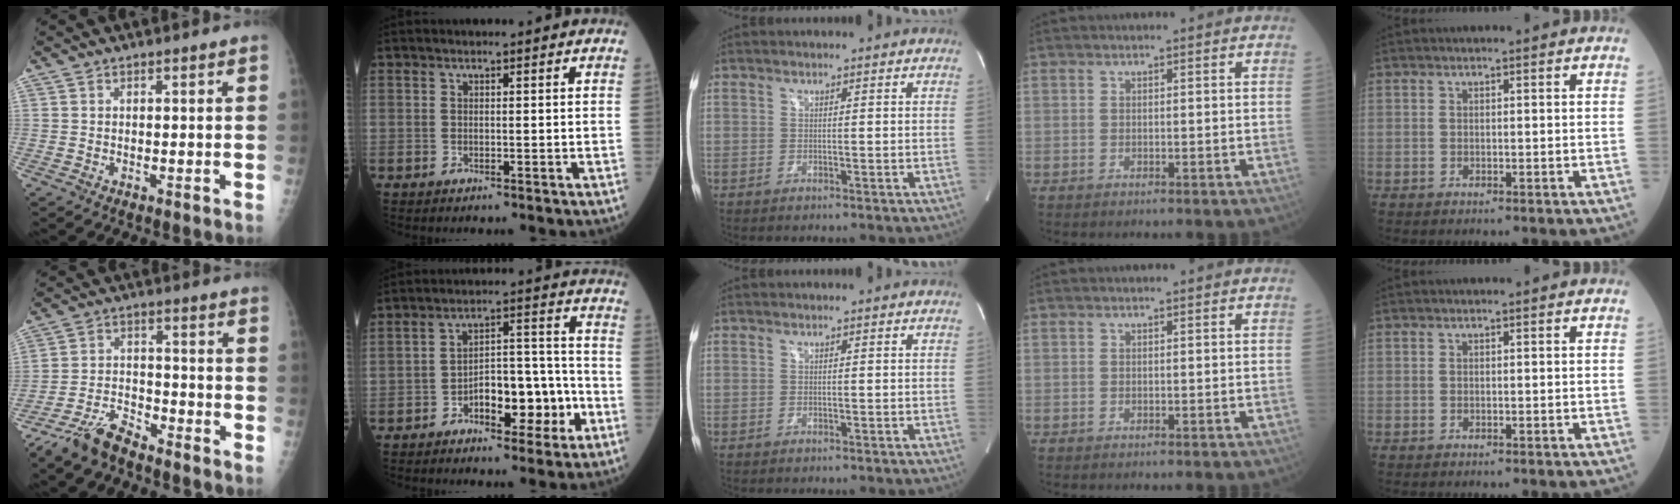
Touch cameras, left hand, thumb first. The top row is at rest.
{"thumb": {"total": 7.6, "force": [-6.6, 2.3, 2.9], "torque": [-0.059, 0.034, -0.130]}, "index": {"total": 9.9, "force": [-4.7, 3.8, 7.8], "torque": [-0.123, 0.033, -0.070]}}